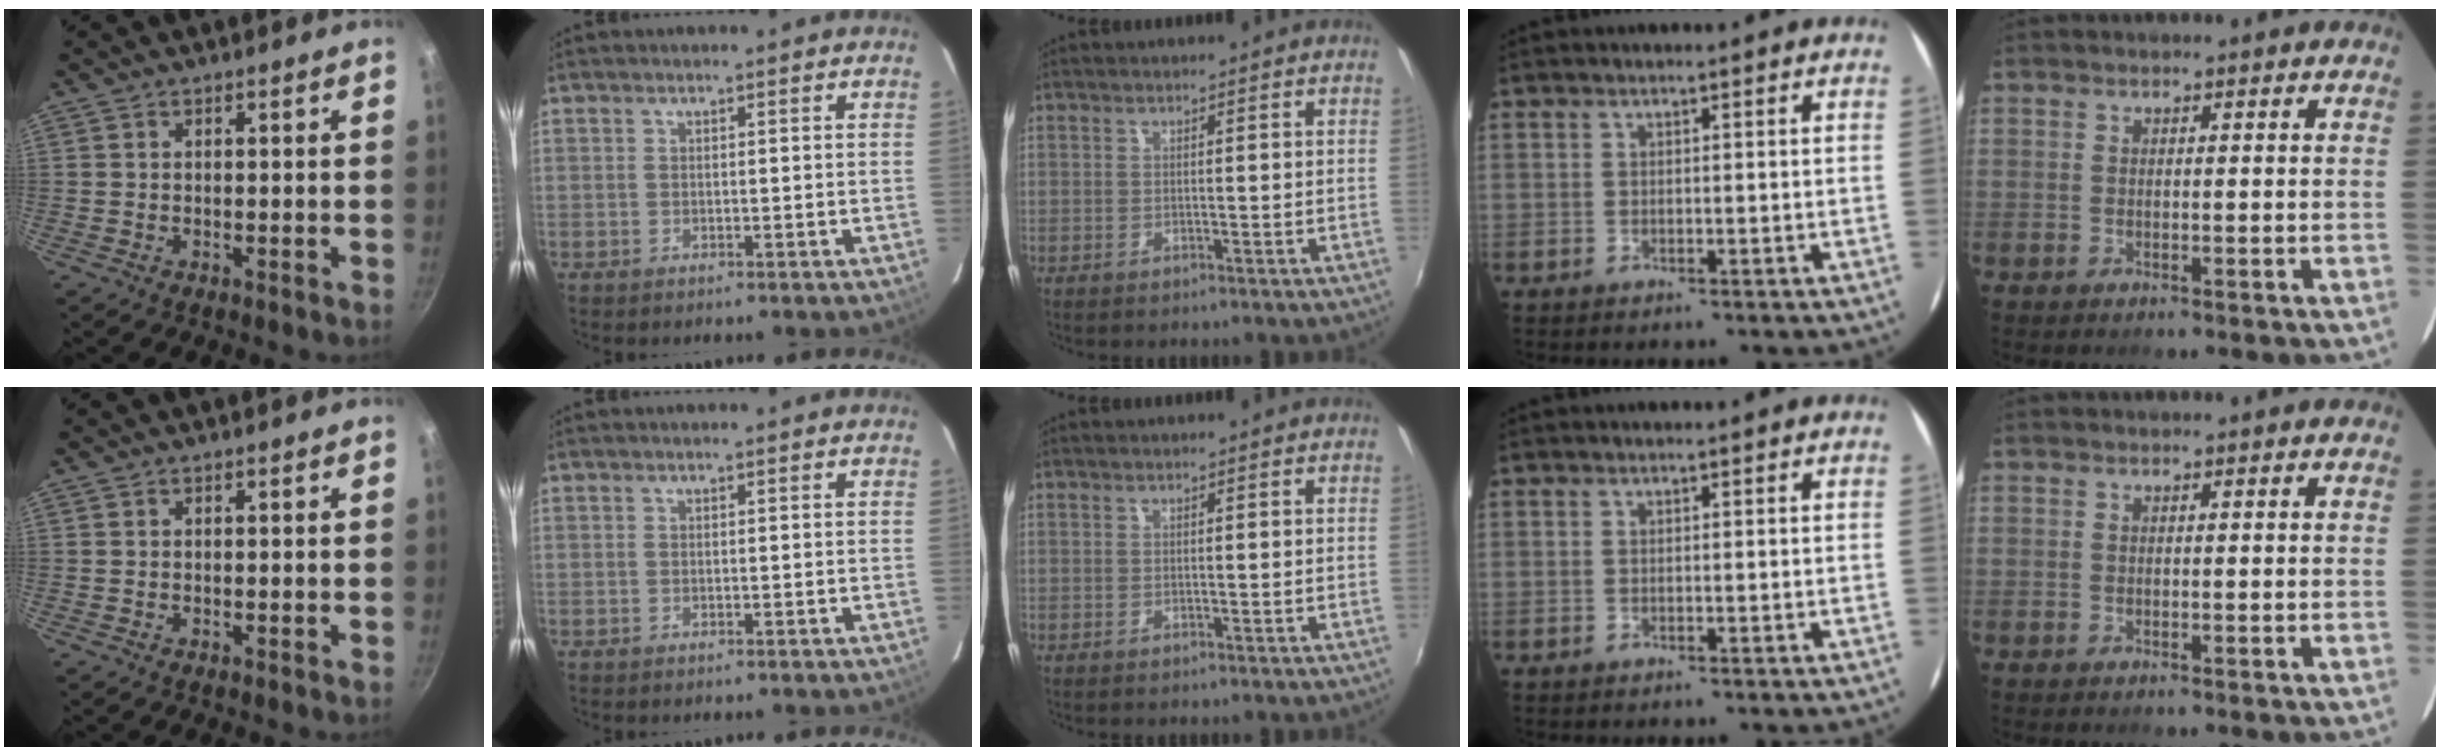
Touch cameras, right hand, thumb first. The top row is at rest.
{}